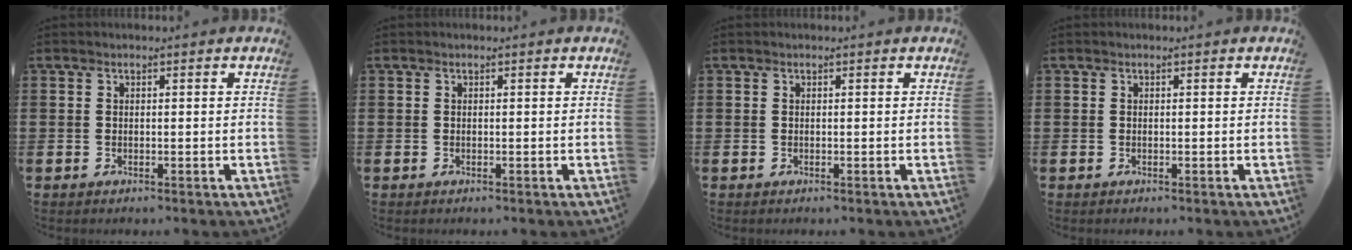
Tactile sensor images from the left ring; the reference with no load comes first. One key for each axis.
{"total": 0.0}
{"total": 0.0}
{"total": 0.0}